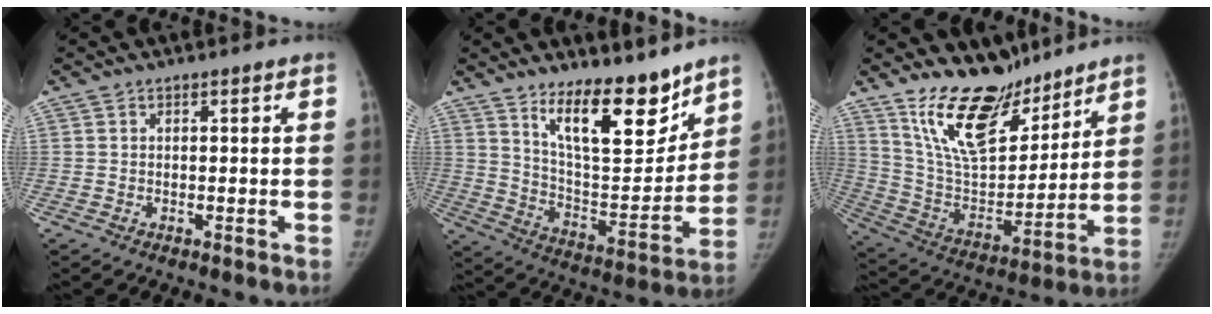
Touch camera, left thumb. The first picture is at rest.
{"total": 16.7, "force": [12.0, 5.7, 10.0], "torque": [-0.108, -0.098, 0.206]}
{"total": 17.9, "force": [14.0, 7.5, 8.3], "torque": [-0.098, -0.092, 0.259]}